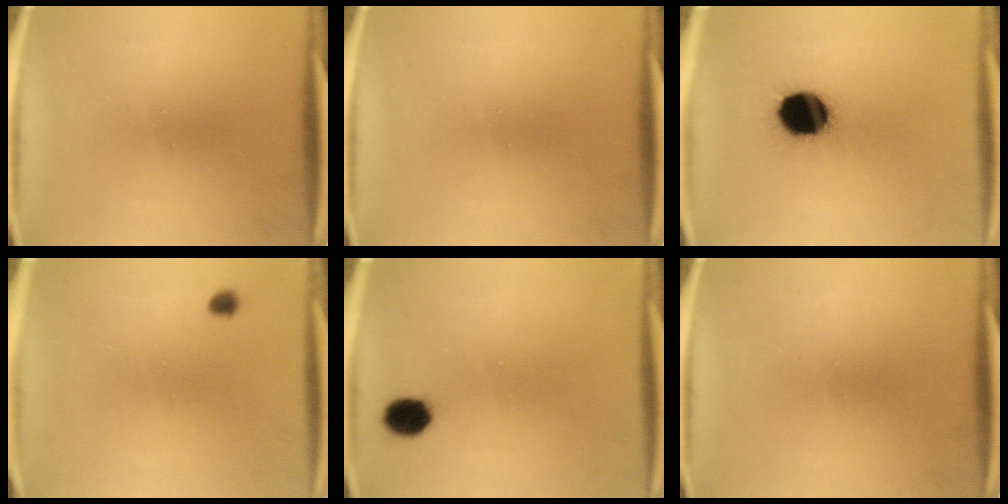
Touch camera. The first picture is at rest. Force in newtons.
{"total": 0.0}
{"total": 14.7}
{"total": 1.3}
{"total": 4.9}
{"total": 0.0}